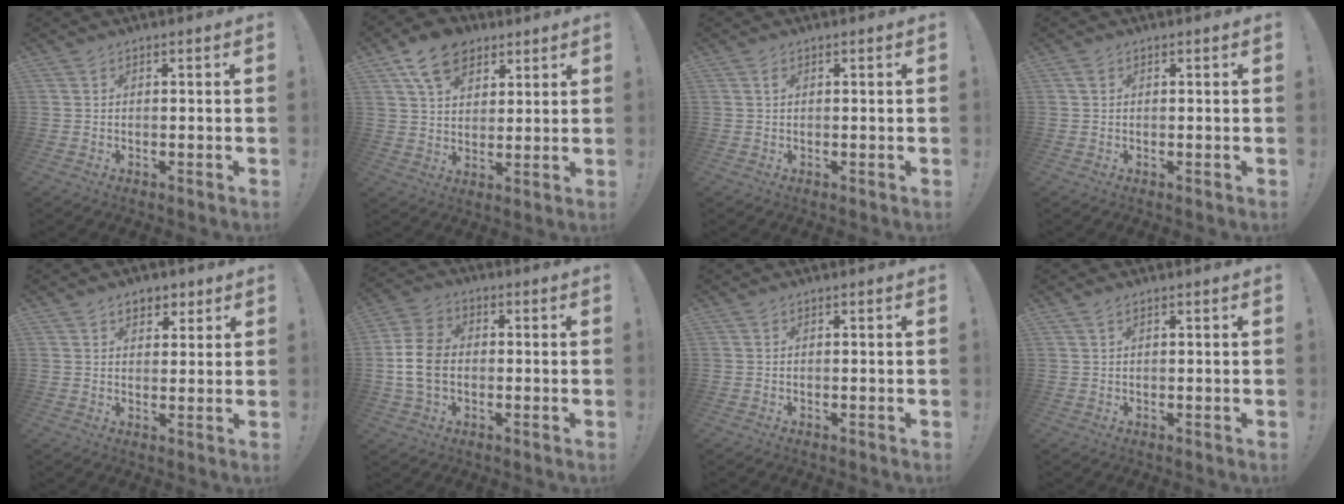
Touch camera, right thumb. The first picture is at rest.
{"total": 11.5, "force": [6.6, 7.8, 5.3], "torque": [-0.083, -0.024, 0.125]}
{"total": 0.8, "force": [0.4, 0.4, 0.6], "torque": [-0.009, 0.000, 0.006]}
{"total": 0.8, "force": [0.3, 0.6, 0.5], "torque": [-0.009, 0.003, 0.005]}
{"total": 5.1, "force": [2.8, 3.7, 2.1], "torque": [-0.018, -0.010, 0.049]}
{"total": 11.7, "force": [-0.8, 8.3, 8.1], "torque": [-0.160, 0.008, -0.013]}
{"total": 0.0}
{"total": 1.2, "force": [0.7, 0.4, 0.9], "torque": [-0.025, 0.004, 0.015]}